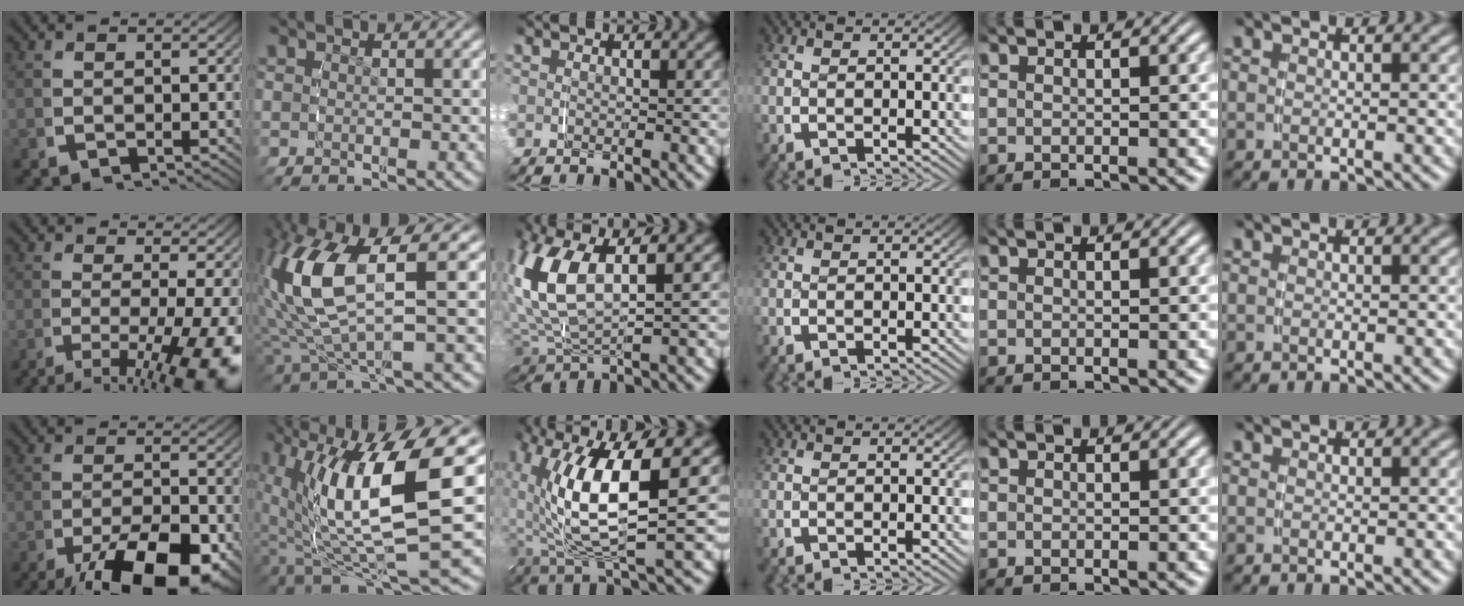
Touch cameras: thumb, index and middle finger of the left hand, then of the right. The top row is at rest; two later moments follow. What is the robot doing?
{"motion": "grasp_and_lifting", "object": "pencil case"}